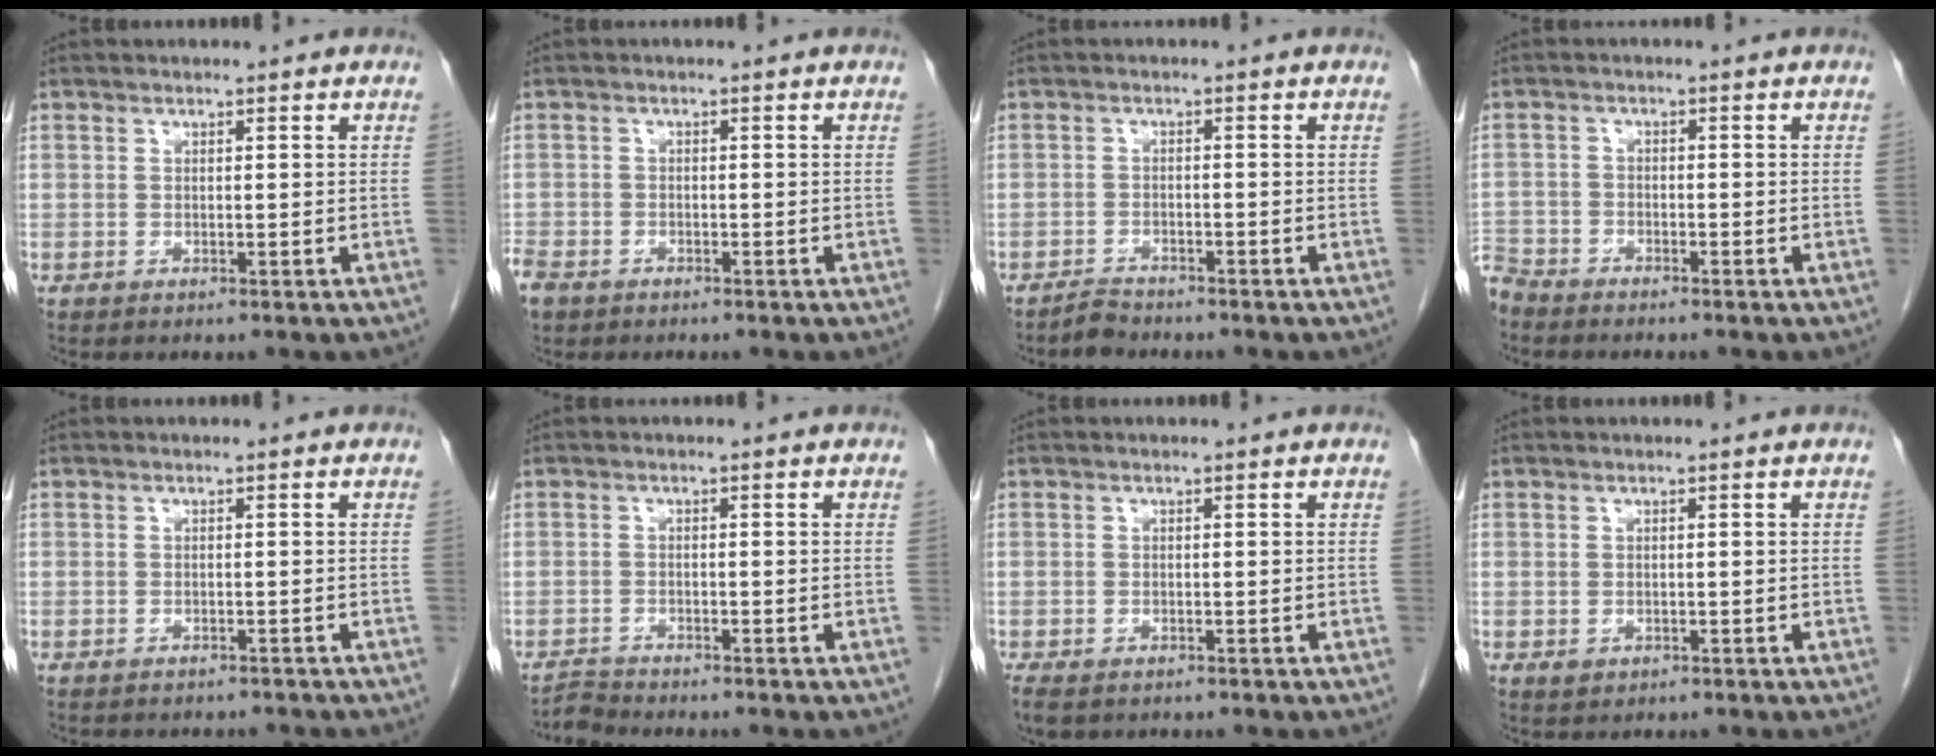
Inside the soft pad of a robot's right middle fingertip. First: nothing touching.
{"total": 4.3, "force": [-3.2, 2.4, 1.6], "torque": [-0.042, -0.004, -0.061]}
{"total": 1.8, "force": [-1.8, 0.3, 0.1], "torque": [-0.006, -0.005, -0.031]}
{"total": 4.4, "force": [-4.2, 1.2, 0.2], "torque": [-0.001, -0.009, -0.086]}
{"total": 5.4, "force": [-4.9, 1.9, 1.4], "torque": [-0.015, 0.001, -0.056]}
{"total": 1.6, "force": [-1.5, -0.4, -0.5], "torque": [0.010, -0.012, -0.030]}
{"total": 4.5, "force": [-3.1, 2.6, 2.1], "torque": [-0.041, -0.008, -0.047]}
{"total": 1.0, "force": [-0.3, 0.9, 0.4], "torque": [-0.008, 0.002, 0.001]}